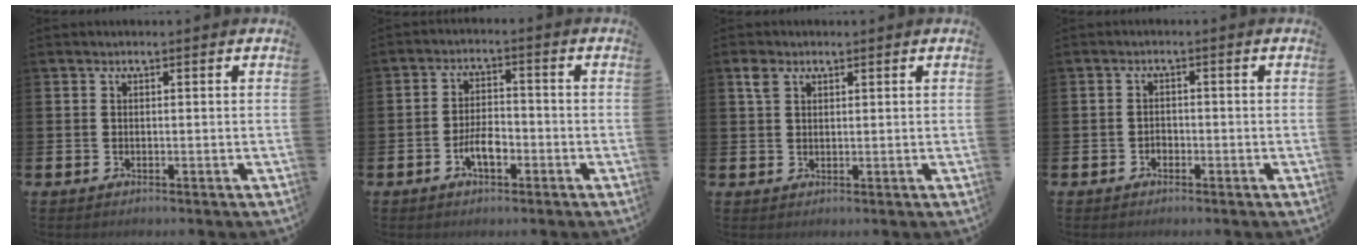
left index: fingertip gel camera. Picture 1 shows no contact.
{"total": 4.0, "force": [-1.7, 1.8, 3.1], "torque": [-0.049, 0.007, -0.032]}
{"total": 2.5, "force": [1.8, 1.4, 1.0], "torque": [-0.005, -0.002, 0.031]}
{"total": 1.2, "force": [-0.7, 0.9, 0.3], "torque": [-0.004, -0.001, -0.017]}